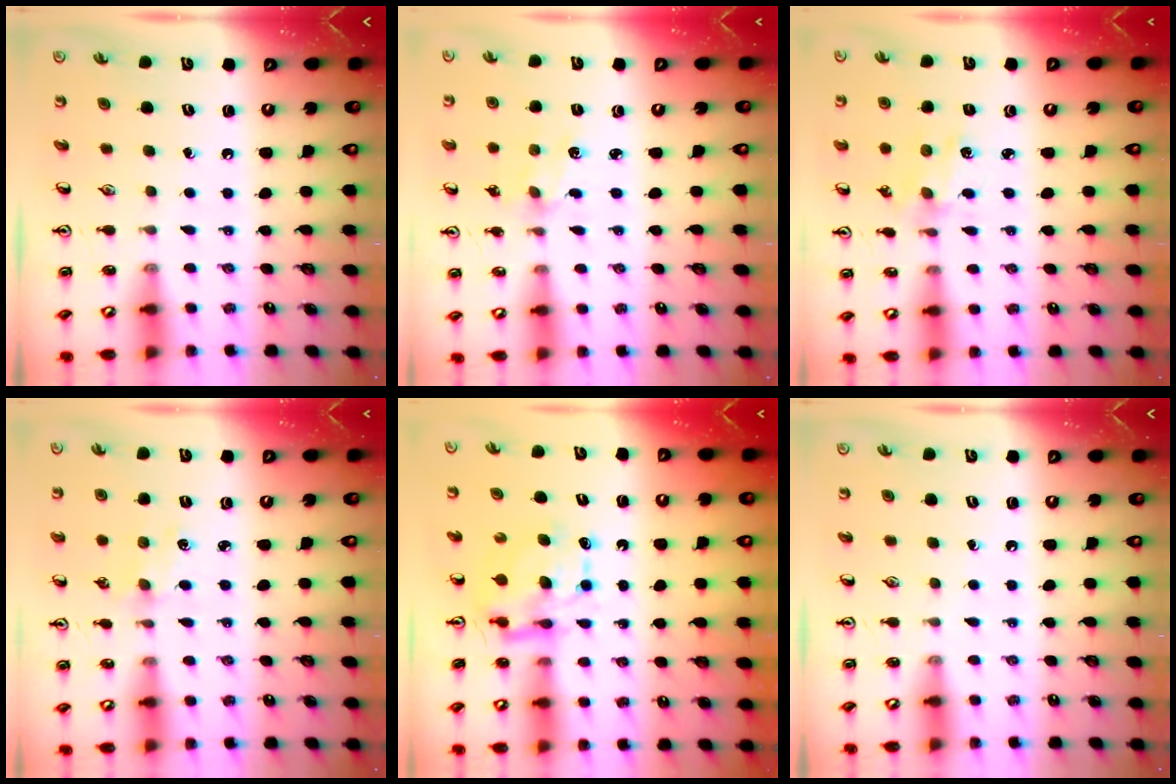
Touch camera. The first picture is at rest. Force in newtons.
{"total": 2.0, "press": 2.0, "slide": 0.3}
{"total": 1.3, "press": 1.3, "slide": 0.1}
{"total": 1.1, "press": 1.1, "slide": 0.2}
{"total": 7.5, "press": 7.5, "slide": 0.6}
{"total": 0.0}